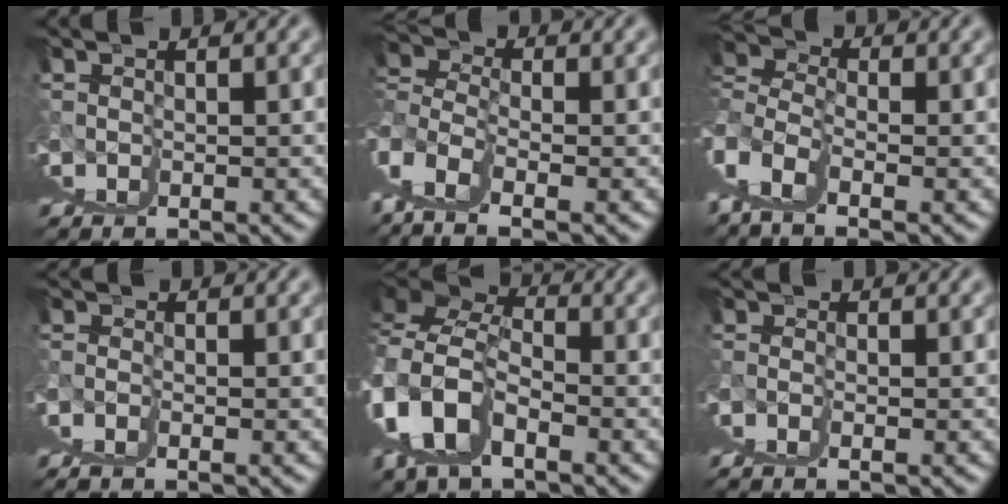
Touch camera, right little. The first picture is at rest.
{"total": 4.3, "force": [2.9, -1.5, 2.8], "torque": [-0.026, 0.022, 0.046]}
{"total": 4.3, "force": [2.6, -1.2, 3.1], "torque": [-0.021, 0.025, 0.039]}
{"total": 1.0, "force": [0.0, 0.0, 1.0], "torque": [-0.014, 0.009, 0.003]}
{"total": 2.0, "force": [0.0, -0.4, 2.0], "torque": [-0.042, 0.002, 0.010]}
{"total": 1.0, "force": [0.5, -0.2, 0.8], "torque": [-0.008, 0.014, 0.009]}